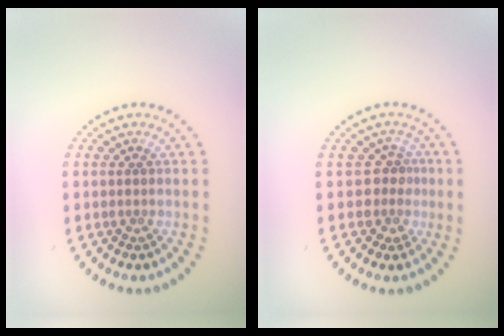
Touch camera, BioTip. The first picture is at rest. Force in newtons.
{"total": 2.2, "press": 1.5, "slide": 1.6}